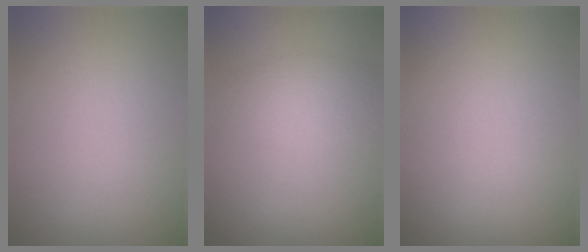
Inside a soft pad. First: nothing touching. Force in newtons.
{"total": 2.5, "press": 2.5, "slide": 0.1}
{"total": 0.0}